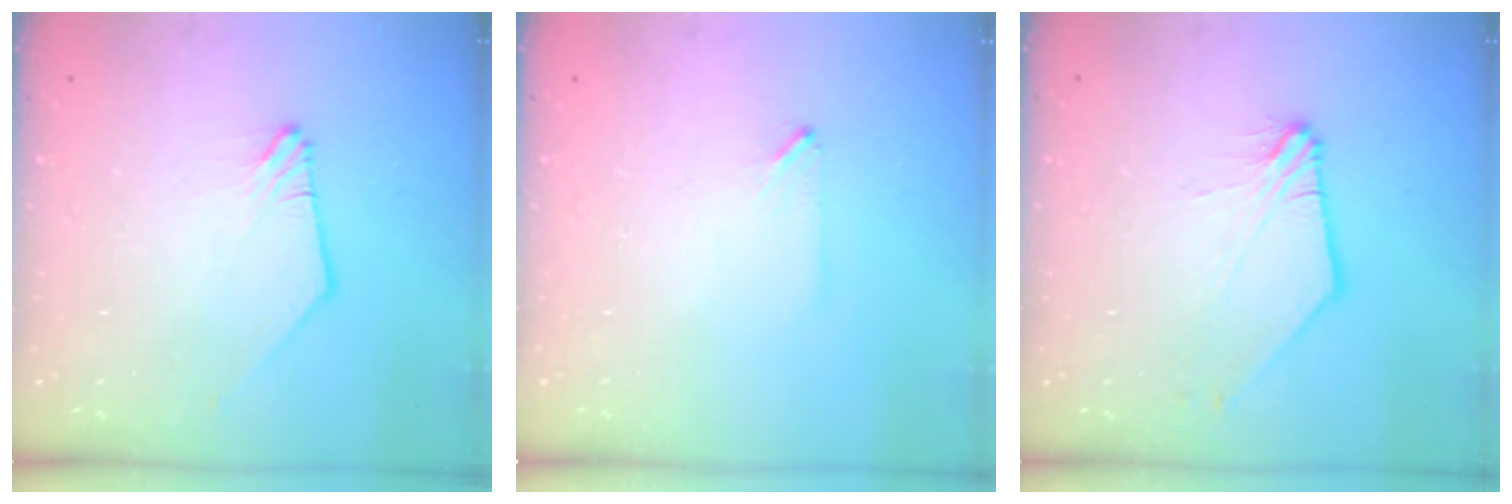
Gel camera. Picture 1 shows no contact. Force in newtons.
{"total": 0.7, "press": 0.6, "slide": 0.3}
{"total": 2.4, "press": 2.4, "slide": 0.5}